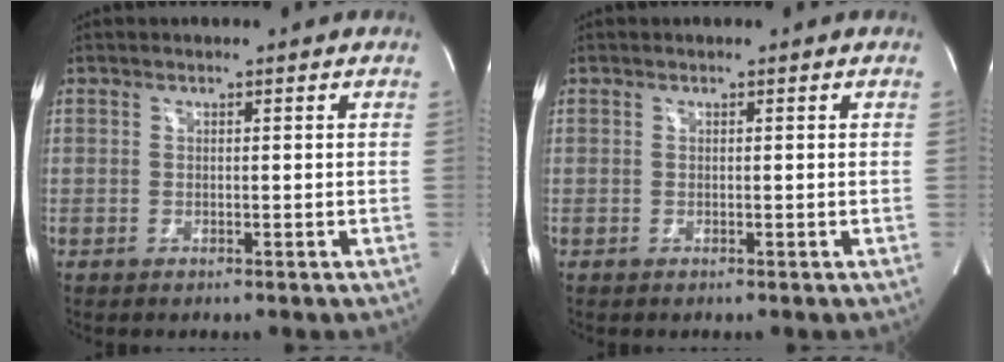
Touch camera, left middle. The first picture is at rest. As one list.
[{"total": 0.0}]